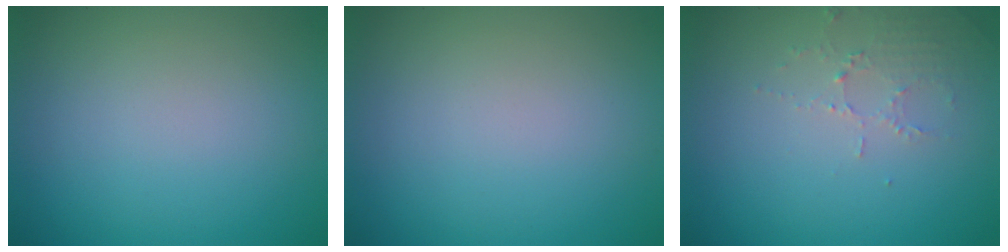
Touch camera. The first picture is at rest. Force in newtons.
{"total": 0.0}
{"total": 1.9, "press": 1.8, "slide": 0.4}